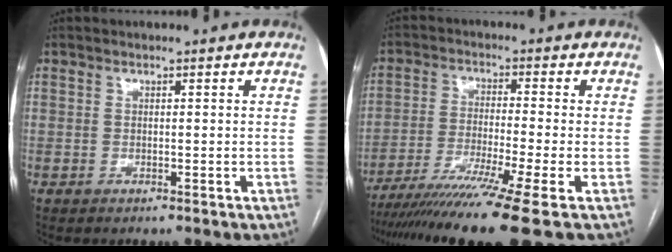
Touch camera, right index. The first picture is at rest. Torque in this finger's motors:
{"motor_torque": [1.58, -0.56, 0.88, 0.21]}